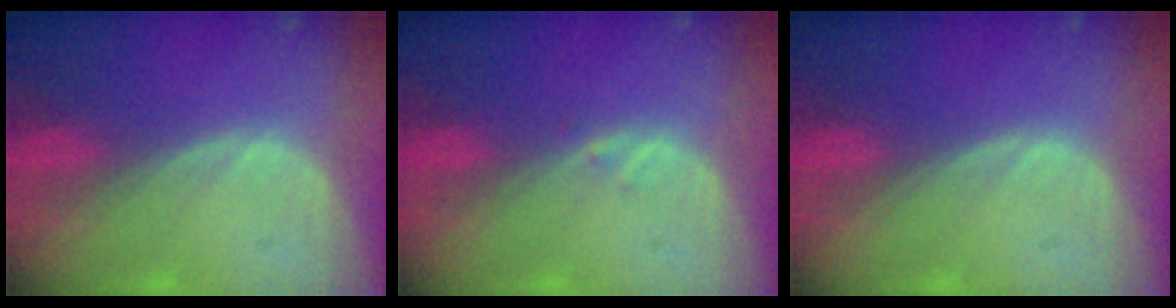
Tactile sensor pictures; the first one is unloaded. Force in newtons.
{"total": 0.6, "press": 0.6, "slide": 0.1}
{"total": 0.0}